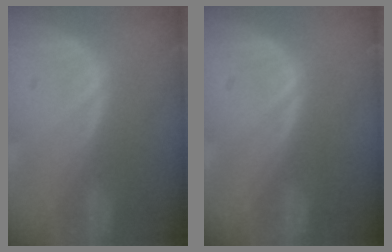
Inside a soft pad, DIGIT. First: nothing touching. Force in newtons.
{"total": 0.0}